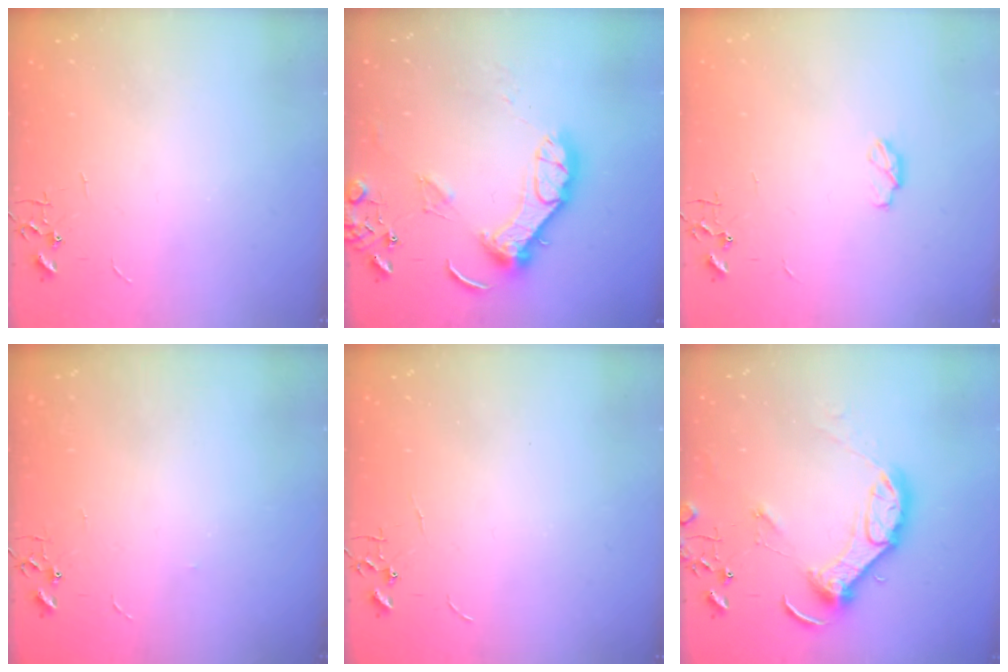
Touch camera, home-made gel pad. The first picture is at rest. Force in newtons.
{"total": 14.0, "press": 13.9, "slide": 1.8}
{"total": 4.6, "press": 4.6, "slide": 0.6}
{"total": 2.8, "press": 2.8, "slide": 0.5}
{"total": 0.0}
{"total": 12.9, "press": 12.8, "slide": 1.1}